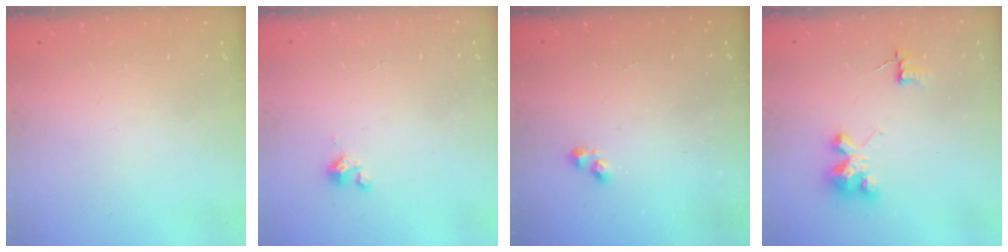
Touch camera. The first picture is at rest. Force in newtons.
{"total": 0.9, "press": 0.9, "slide": 0.2}
{"total": 2.3, "press": 2.2, "slide": 0.3}
{"total": 4.6, "press": 4.6, "slide": 0.3}